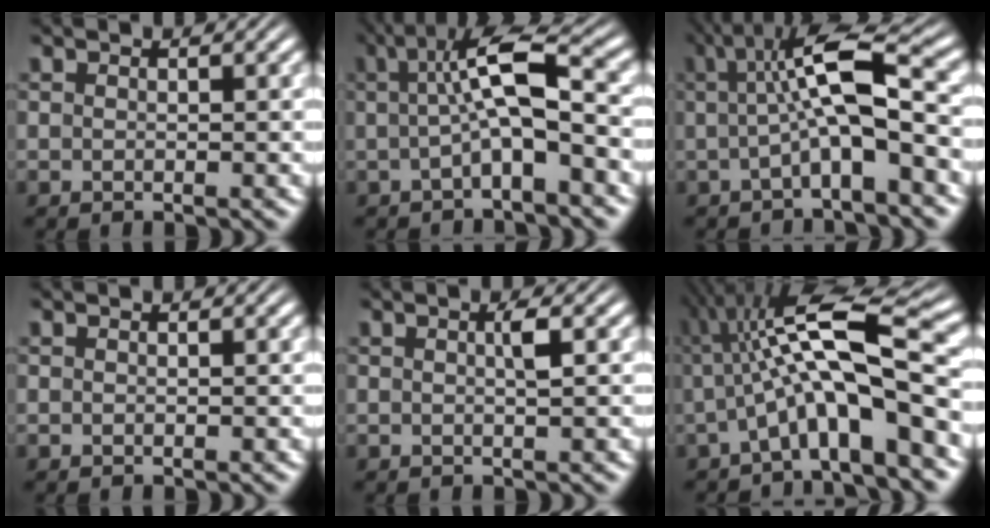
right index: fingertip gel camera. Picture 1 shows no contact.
{"total": 6.5, "force": [0.3, 2.0, 6.2], "torque": [-0.096, 0.009, 0.000]}
{"total": 7.0, "force": [0.7, 1.8, 6.7], "torque": [-0.108, 0.012, 0.007]}
{"total": 0.0}
{"total": 1.2, "force": [0.1, -0.2, 1.2], "torque": [-0.019, -0.001, 0.001]}
{"total": 9.4, "force": [0.9, 3.5, 8.7], "torque": [-0.146, 0.010, 0.014]}